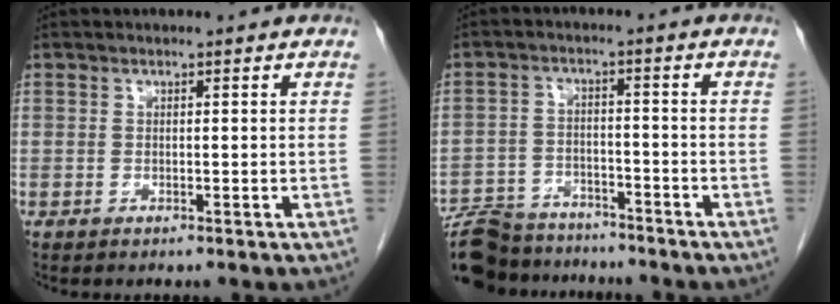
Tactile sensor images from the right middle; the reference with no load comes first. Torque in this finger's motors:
{"motor_torque": [0.53, -0.36, 0.33, 0.06]}